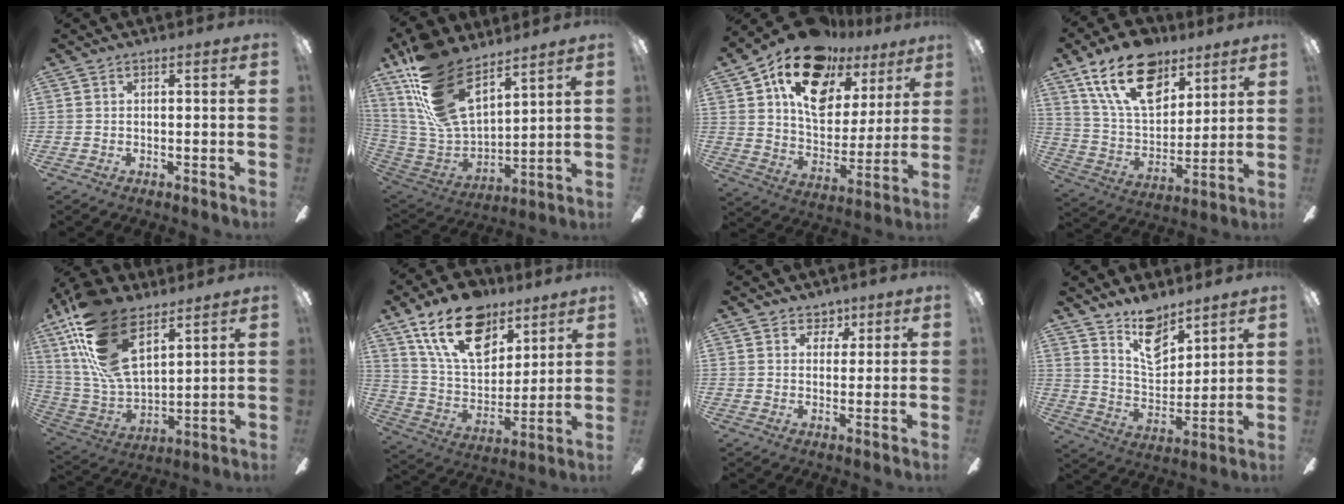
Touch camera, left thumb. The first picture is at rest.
{"total": 21.7, "force": [13.6, 10.3, 13.3], "torque": [-0.284, -0.081, 0.251]}
{"total": 20.3, "force": [12.3, 12.0, 10.8], "torque": [-0.184, -0.066, 0.223]}
{"total": 20.9, "force": [12.2, 11.8, 12.1], "torque": [-0.220, -0.049, 0.219]}
{"total": 23.0, "force": [12.6, 11.4, 15.5], "torque": [-0.345, -0.053, 0.227]}
{"total": 20.7, "force": [12.3, 11.9, 11.6], "torque": [-0.200, -0.052, 0.223]}
{"total": 4.5, "force": [2.9, 3.3, 1.0], "torque": [0.001, -0.013, 0.047]}
{"total": 12.3, "force": [9.5, 5.8, 5.2], "torque": [-0.085, -0.057, 0.177]}